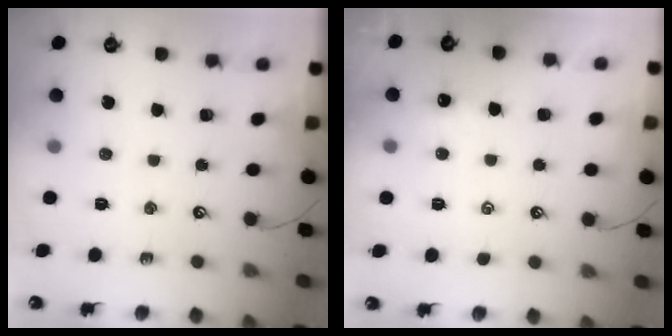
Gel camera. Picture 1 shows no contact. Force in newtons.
{"total": 3.1, "press": 3.1, "slide": 0.0}